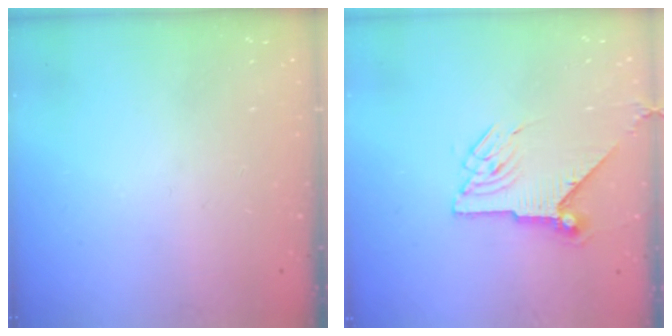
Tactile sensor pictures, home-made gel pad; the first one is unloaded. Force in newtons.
{"total": 8.3, "press": 8.3, "slide": 0.3}